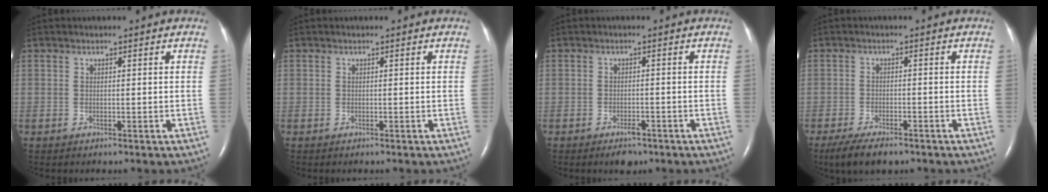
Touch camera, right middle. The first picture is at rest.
{"total": 0.0}
{"total": 2.6, "force": [-1.9, 1.2, 1.4], "torque": [-0.023, -0.001, -0.020]}
{"total": 6.5, "force": [-4.9, 2.0, 3.8], "torque": [-0.068, -0.012, -0.077]}